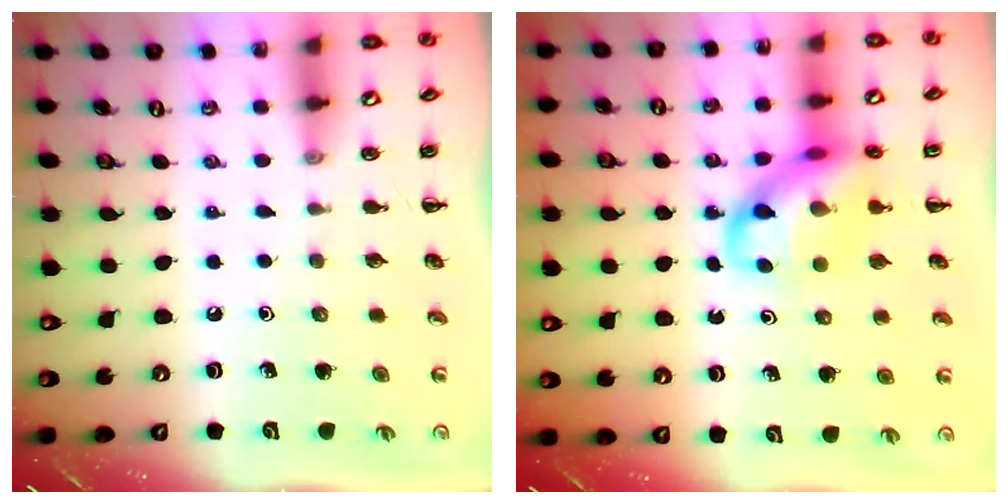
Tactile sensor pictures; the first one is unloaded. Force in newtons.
{"total": 13.6, "press": 13.1, "slide": 3.4}